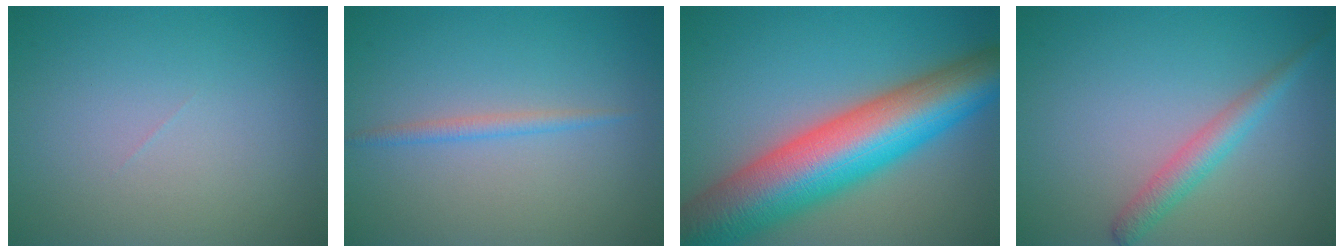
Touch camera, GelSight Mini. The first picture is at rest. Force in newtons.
{"total": 1.2, "press": 1.2, "slide": 0.1}
{"total": 13.8, "press": 13.8, "slide": 0.4}
{"total": 2.5, "press": 2.5, "slide": 0.1}